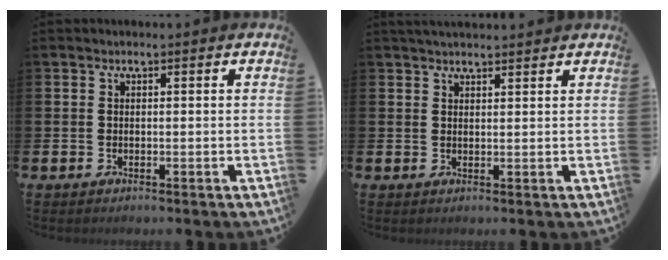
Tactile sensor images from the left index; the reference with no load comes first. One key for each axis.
{"total": 2.4, "fx": 2.4, "fy": 0.4, "fz": 0.4, "tx": -0.001, "ty": -0.007, "tz": 0.041}